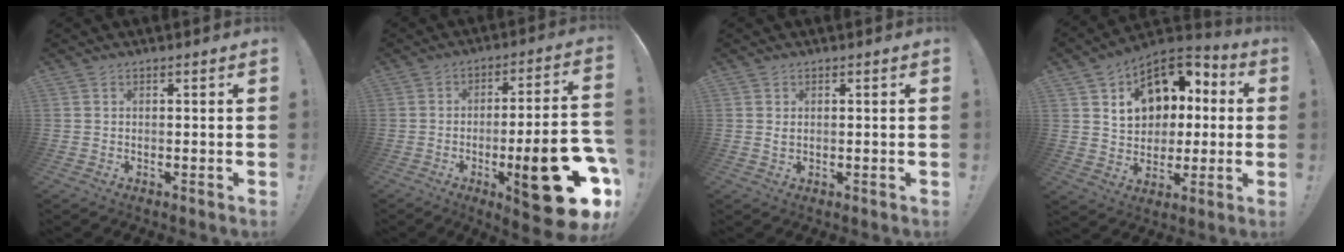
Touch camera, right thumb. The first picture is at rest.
{"total": 24.6, "force": [-8.8, 6.7, 22.0], "torque": [-0.290, 0.034, -0.126]}
{"total": 1.1, "force": [0.8, 0.6, 0.4], "torque": [-0.001, 0.000, 0.013]}
{"total": 16.1, "force": [5.6, 12.4, 8.7], "torque": [-0.109, -0.025, 0.111]}